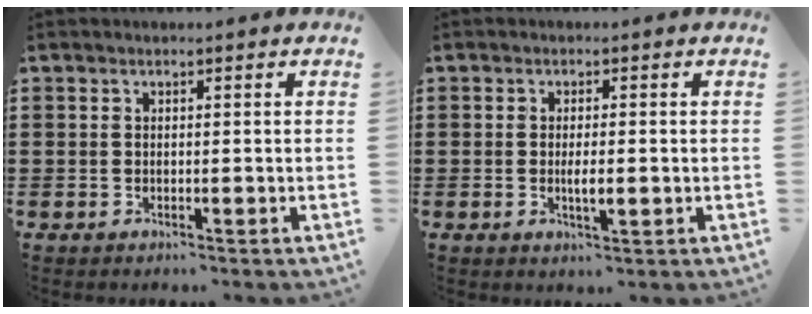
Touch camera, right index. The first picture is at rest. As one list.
[{"total": 2.9, "force": [-0.4, 0.7, 2.8], "torque": [-0.049, -0.002, -0.007]}]